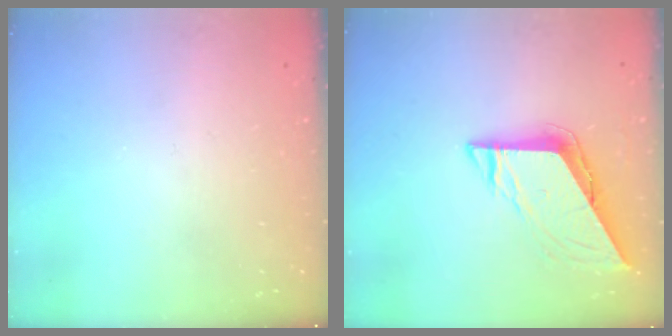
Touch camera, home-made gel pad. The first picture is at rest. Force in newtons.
{"total": 7.8, "press": 7.8, "slide": 0.4}